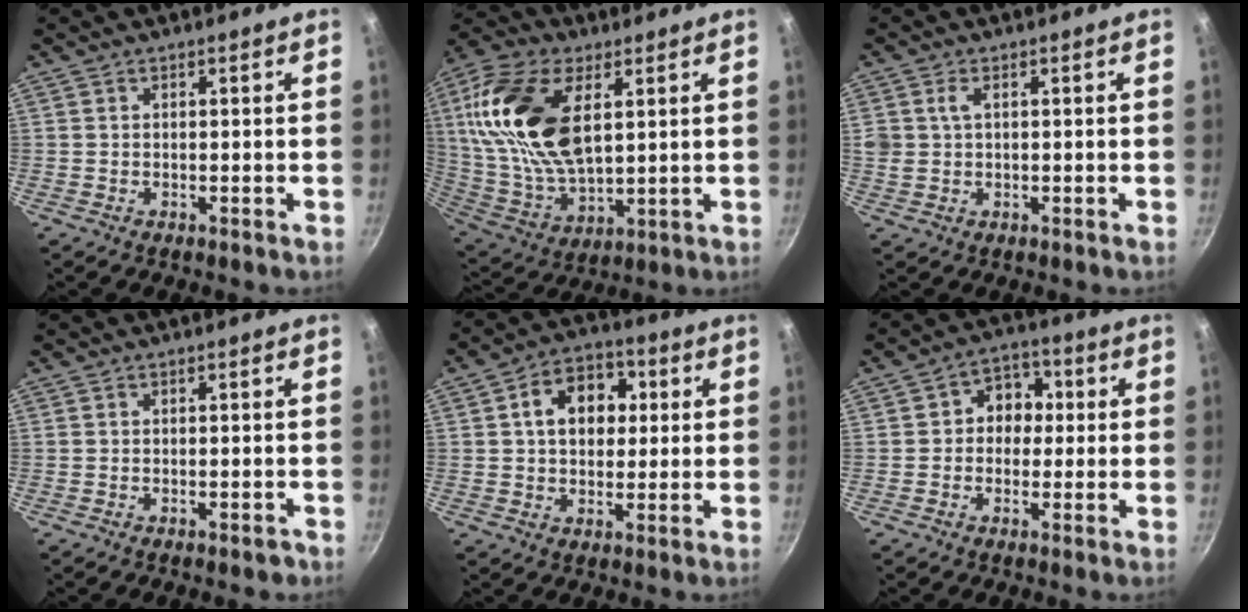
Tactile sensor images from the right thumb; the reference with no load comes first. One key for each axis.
{"total": 22.3, "fx": 6.5, "fy": 12.0, "fz": 17.5, "tx": -0.334, "ty": -0.018, "tz": 0.127}
{"total": 2.8, "fx": 0.8, "fy": 1.8, "fz": 2.0, "tx": -0.034, "ty": 0.001, "tz": 0.017}
{"total": 1.6, "fx": -1.0, "fy": 0.6, "fz": 1.1, "tx": -0.015, "ty": 0.011, "tz": -0.007}
{"total": 11.4, "fx": 2.2, "fy": 8.3, "fz": 7.5, "tx": -0.080, "ty": 0.016, "tz": 0.022}
{"total": 7.3, "fx": 0.3, "fy": 6.1, "fz": 3.9, "tx": -0.004, "ty": 0.018, "tz": -0.007}